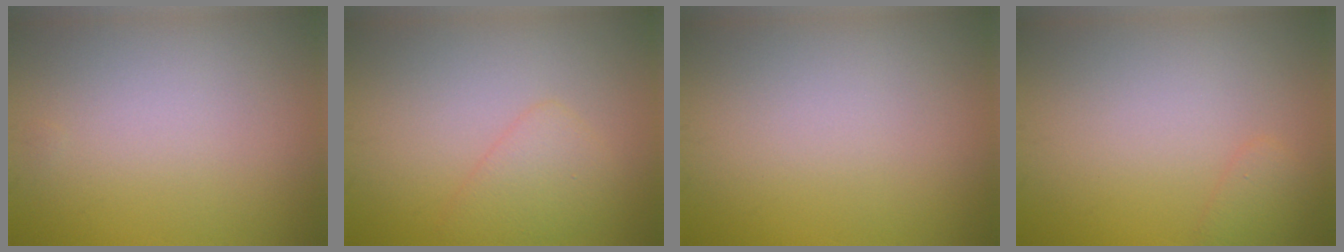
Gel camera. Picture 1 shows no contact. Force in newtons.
{"total": 2.6, "press": 2.6, "slide": 0.0}
{"total": 0.0}
{"total": 1.3, "press": 1.3, "slide": 0.1}